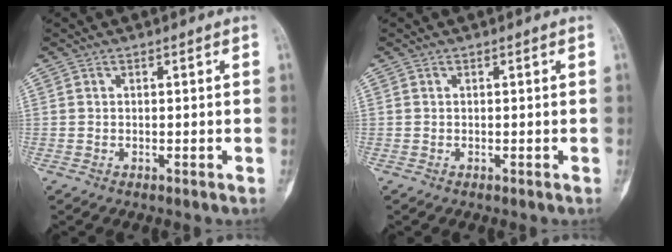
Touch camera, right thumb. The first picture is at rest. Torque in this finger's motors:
{"motor_torque": [0.28, 0.06, 0.06, -0.13, 0.06]}